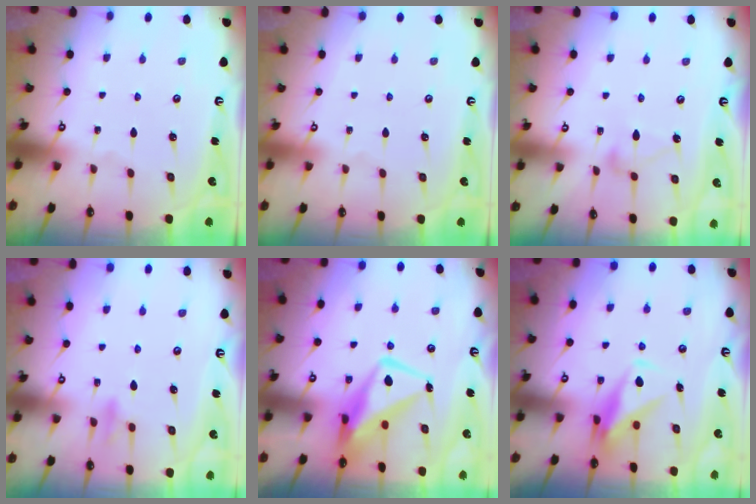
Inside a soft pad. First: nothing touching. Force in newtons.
{"total": 3.9, "press": 3.9, "slide": 0.1}
{"total": 9.8, "press": 9.8, "slide": 0.2}
{"total": 9.0, "press": 8.8, "slide": 1.5}
{"total": 12.0, "press": 11.9, "slide": 1.4}
{"total": 8.1, "press": 8.1, "slide": 0.4}